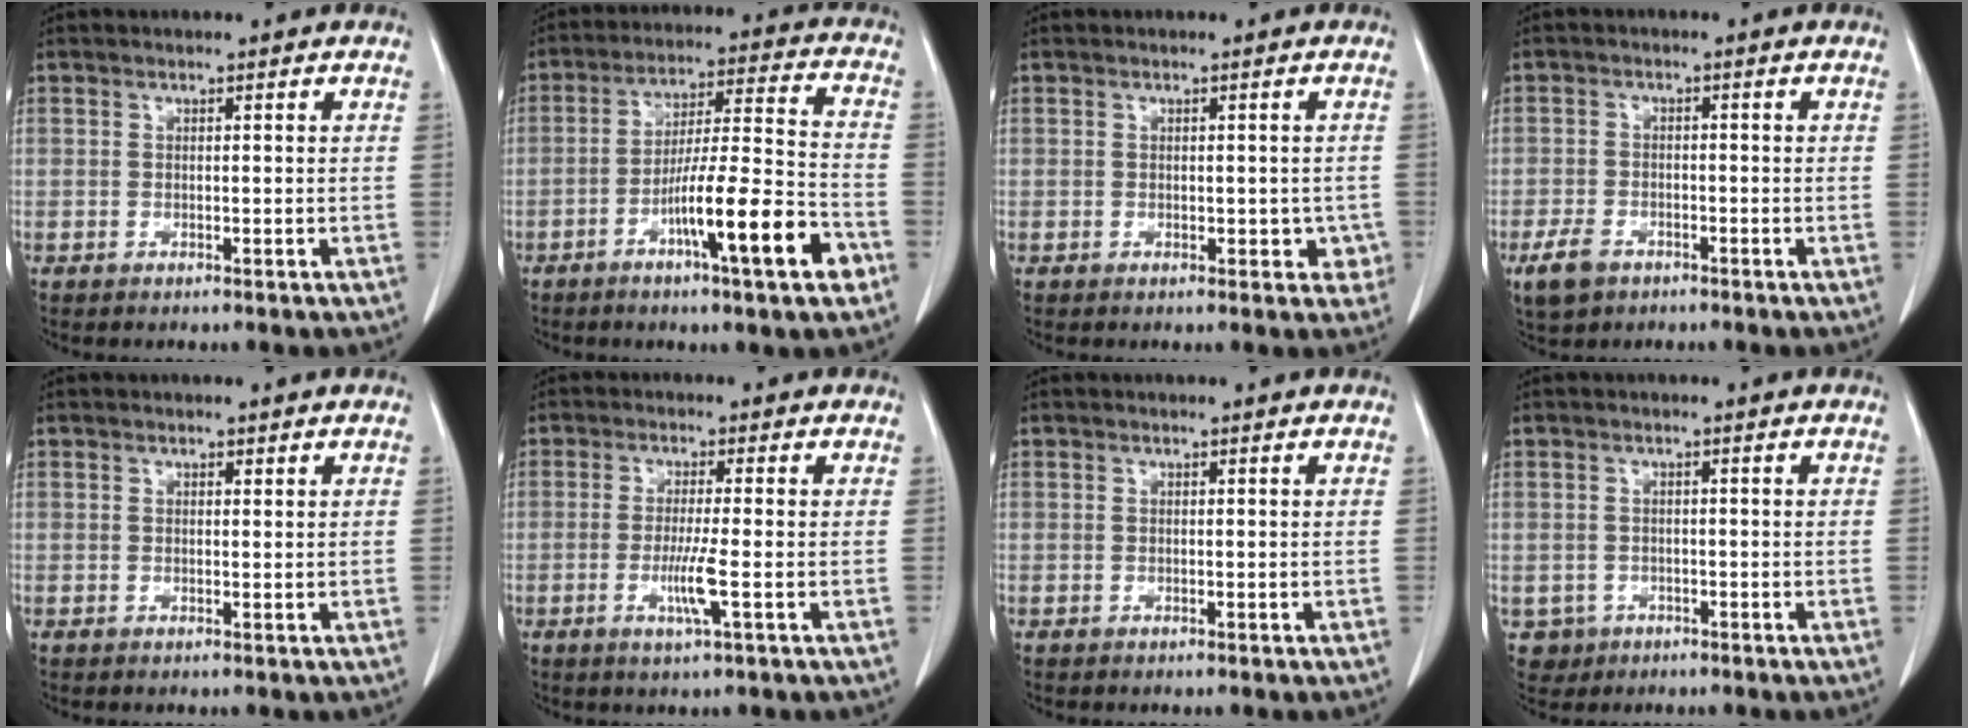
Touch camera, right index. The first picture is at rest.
{"total": 15.0, "force": [-6.7, 0.6, 13.4], "torque": [-0.219, -0.001, -0.109]}
{"total": 3.2, "force": [-0.6, 2.0, 2.4], "torque": [-0.013, 0.008, -0.002]}
{"total": 4.5, "force": [-2.6, 2.9, 2.2], "torque": [-0.046, -0.001, -0.042]}
{"total": 0.6, "force": [0.4, 0.3, 0.3], "torque": [-0.002, -0.003, 0.005]}
{"total": 4.7, "force": [-1.4, -0.4, 4.5], "torque": [-0.087, -0.012, -0.028]}
{"total": 0.0}
{"total": 3.4, "force": [-1.2, 3.2, 0.1], "torque": [0.005, 0.008, -0.015]}